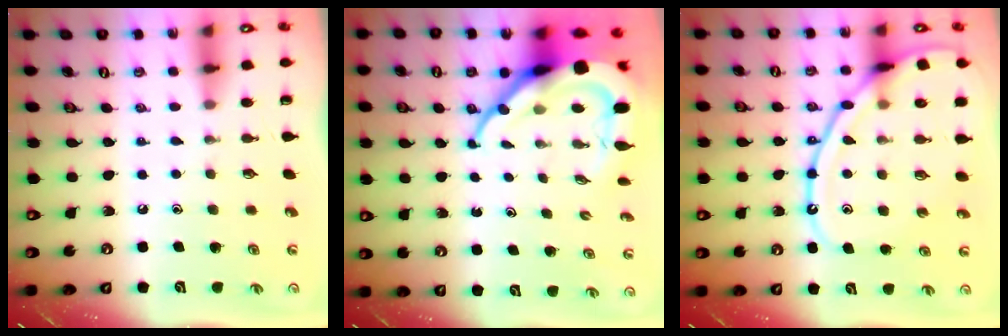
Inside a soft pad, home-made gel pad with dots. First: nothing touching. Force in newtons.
{"total": 15.1, "press": 15.0, "slide": 1.7}
{"total": 14.8, "press": 14.8, "slide": 0.6}